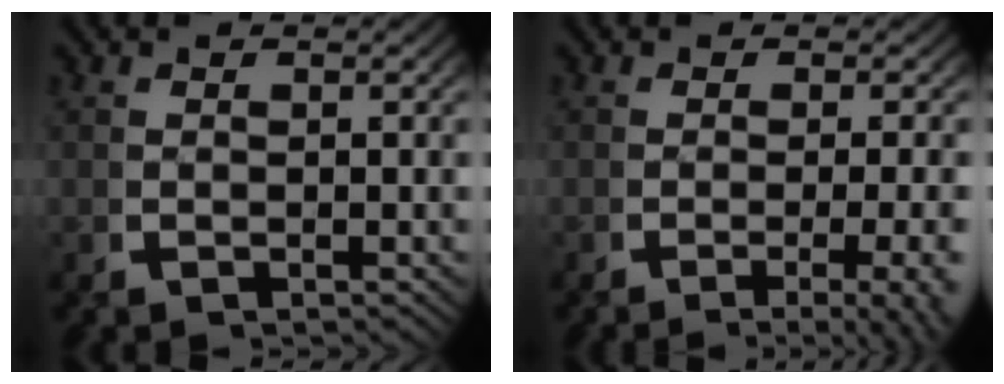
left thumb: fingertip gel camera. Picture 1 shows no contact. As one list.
[{"total": 5.2, "force": [-2.9, 1.4, 4.1], "torque": [-0.067, -0.015, -0.037]}]